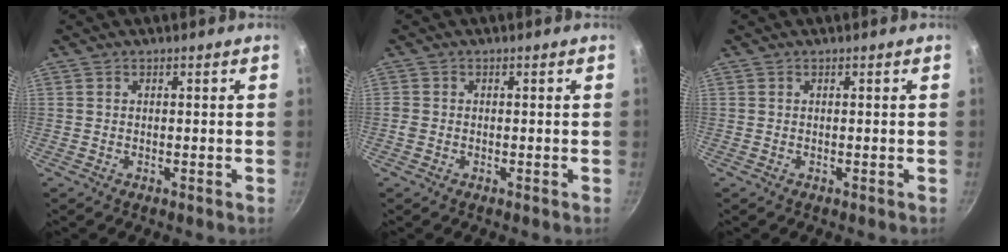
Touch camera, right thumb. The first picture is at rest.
{"total": 1.1, "force": [-0.4, 1.0, 0.5], "torque": [-0.009, 0.002, -0.009]}
{"total": 0.0}